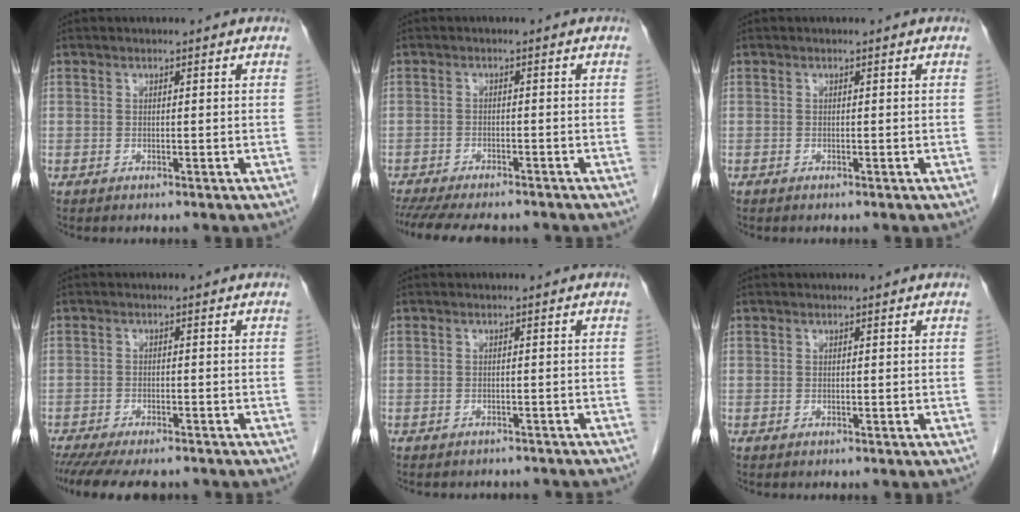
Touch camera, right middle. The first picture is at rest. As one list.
[{"total": 12.9, "force": [-11.1, 3.3, 5.6], "torque": [-0.109, -0.013, -0.154]}, {"total": 0.0}, {"total": 11.5, "force": [-9.8, 3.0, 5.3], "torque": [-0.089, -0.016, -0.139]}, {"total": 6.4, "force": [-5.8, 2.2, 1.6], "torque": [-0.019, 0.002, -0.061]}, {"total": 0.0}]